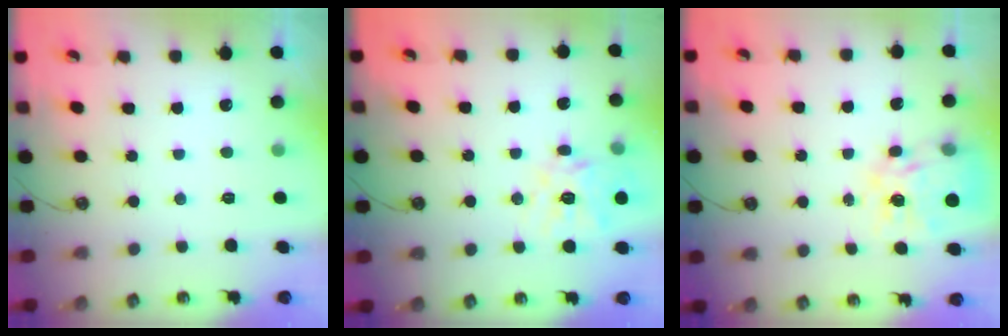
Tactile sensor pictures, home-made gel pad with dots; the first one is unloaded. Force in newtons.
{"total": 14.2, "press": 14.0, "slide": 1.9}
{"total": 15.4, "press": 15.3, "slide": 1.5}